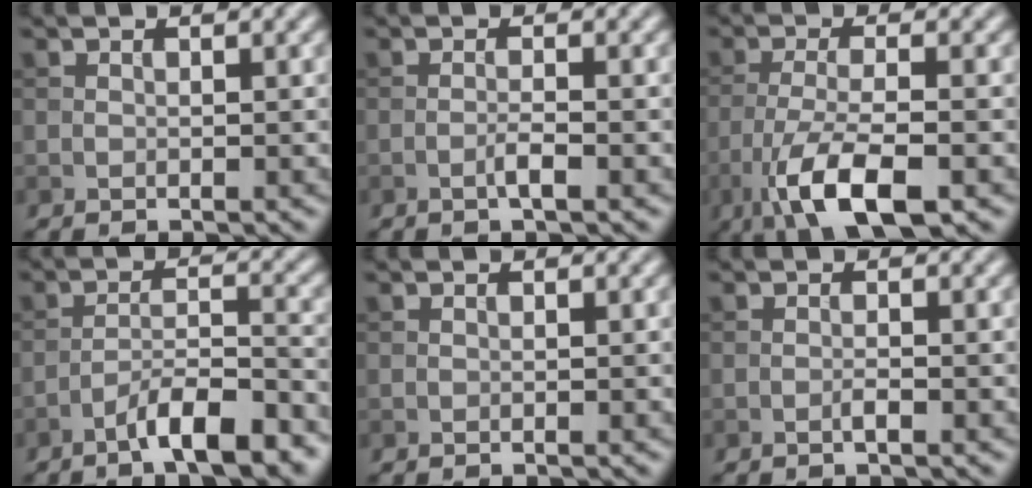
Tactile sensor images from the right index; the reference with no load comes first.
{"total": 1.4, "force": [-0.6, 0.1, 1.3], "torque": [-0.023, 0.003, -0.015]}
{"total": 7.7, "force": [-3.8, 2.4, 6.2], "torque": [-0.123, -0.008, -0.072]}
{"total": 6.8, "force": [-4.8, 1.3, 4.7], "torque": [-0.073, 0.008, -0.079]}
{"total": 0.0}
{"total": 0.8, "force": [-0.4, 0.1, 0.7], "torque": [-0.014, 0.001, -0.009]}